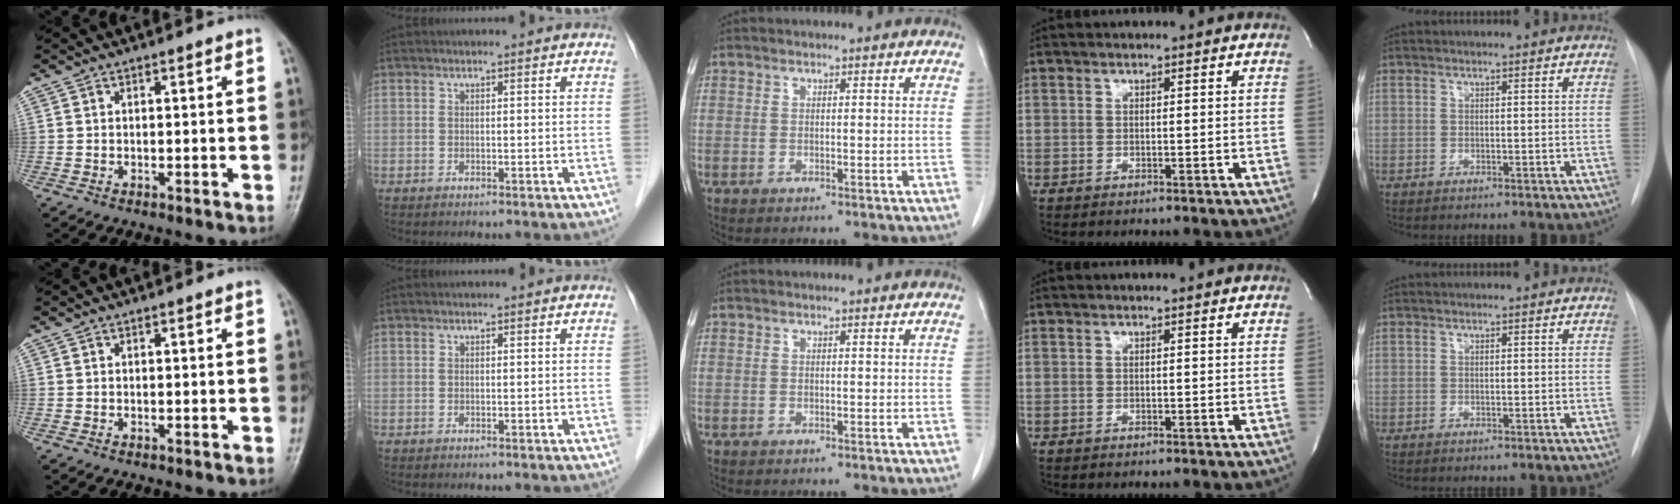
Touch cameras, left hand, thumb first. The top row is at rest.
{}